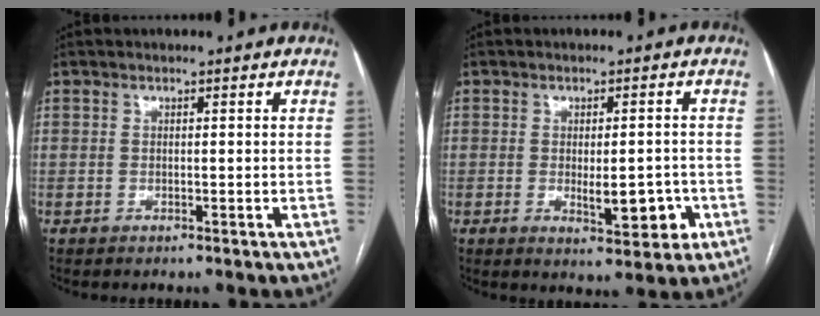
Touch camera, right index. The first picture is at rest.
{"total": 6.3, "force": [-1.7, 2.1, 5.7], "torque": [-0.079, -0.004, -0.014]}